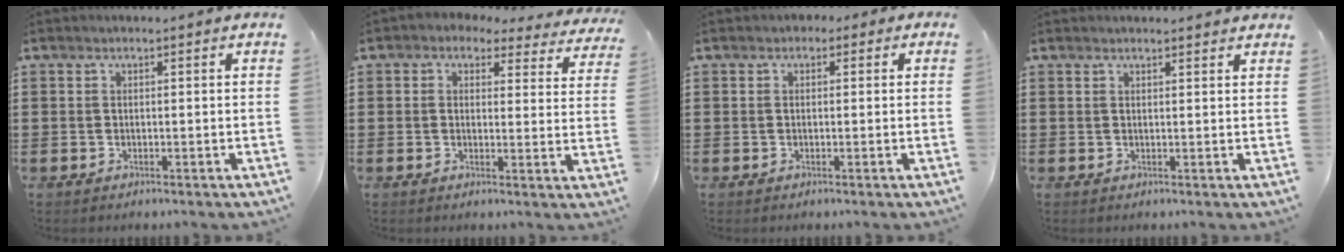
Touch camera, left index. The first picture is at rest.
{"total": 2.4, "force": [2.0, 1.1, 0.7], "torque": [-0.021, -0.011, 0.029]}
{"total": 1.1, "force": [-0.2, 1.0, 0.6], "torque": [-0.014, 0.005, -0.006]}
{"total": 1.3, "force": [1.3, 0.0, 0.3], "torque": [-0.008, 0.000, 0.024]}